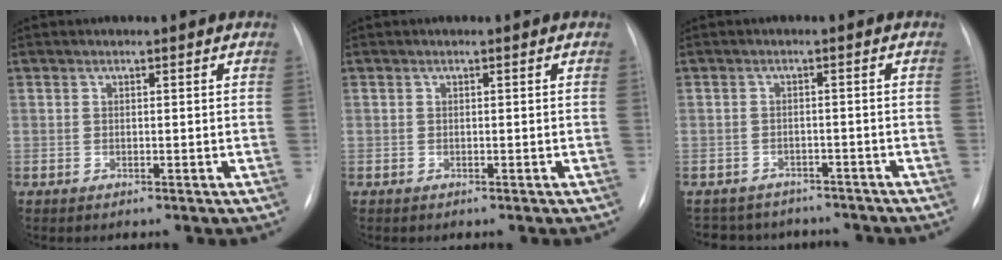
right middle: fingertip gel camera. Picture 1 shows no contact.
{"total": 0.0}
{"total": 6.4, "force": [-5.5, 3.2, 0.6], "torque": [-0.009, 0.008, -0.061]}